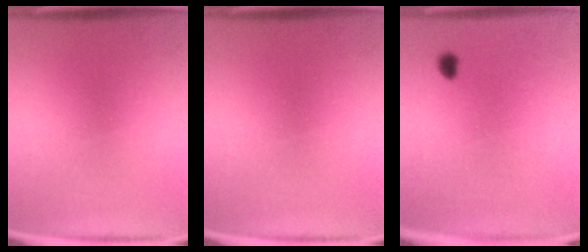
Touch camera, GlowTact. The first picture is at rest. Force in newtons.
{"total": 0.0}
{"total": 1.3}